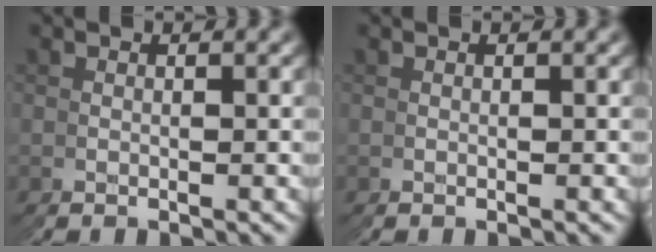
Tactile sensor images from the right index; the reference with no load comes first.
{"total": 0.0}